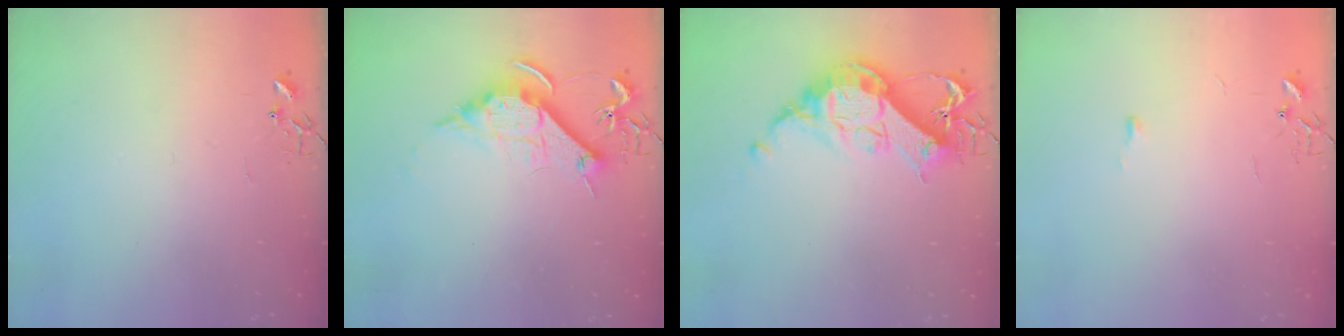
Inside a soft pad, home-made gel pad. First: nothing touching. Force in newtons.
{"total": 10.6, "press": 10.6, "slide": 0.1}
{"total": 13.9, "press": 13.9, "slide": 1.1}
{"total": 3.0, "press": 2.9, "slide": 0.4}